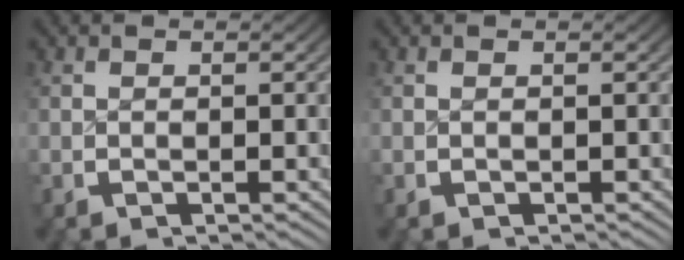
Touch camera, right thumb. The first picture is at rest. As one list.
[{"total": 0.0}]